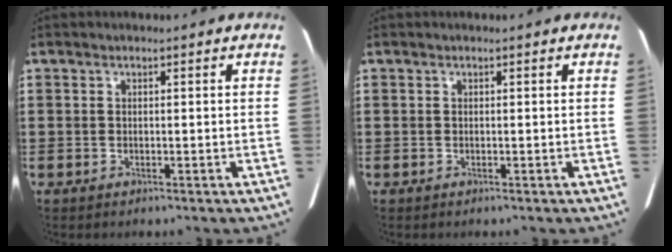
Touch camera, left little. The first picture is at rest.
{"total": 0.0}